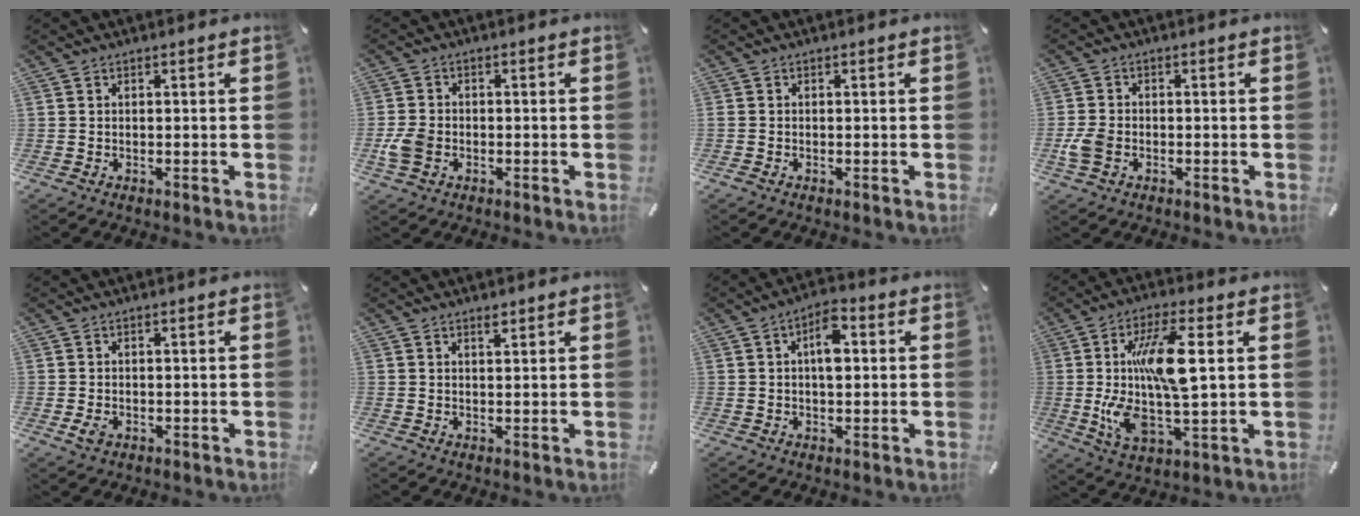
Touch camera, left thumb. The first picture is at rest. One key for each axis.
{"total": 5.2, "fx": -1.5, "fy": 4.0, "fz": 3.1, "tx": -0.071, "ty": 0.007, "tz": -0.027}
{"total": 0.5, "fx": -0.3, "fy": 0.3, "fz": 0.3, "tx": -0.004, "ty": 0.001, "tz": -0.007}
{"total": 4.6, "fx": -1.4, "fy": 3.3, "fz": 2.9, "tx": -0.060, "ty": 0.005, "tz": -0.025}
{"total": 2.1, "fx": -0.8, "fy": 1.4, "fz": 1.3, "tx": -0.037, "ty": -0.002, "tz": -0.018}
{"total": 1.4, "fx": 1.1, "fy": 0.5, "fz": 0.7, "tx": -0.007, "ty": -0.004, "tz": 0.018}
{"total": 6.3, "fx": 0.9, "fy": 3.3, "fz": 5.3, "tx": -0.072, "ty": 0.002, "tz": 0.007}
{"total": 16.5, "fx": 2.1, "fy": 5.1, "fz": 15.6, "tx": -0.318, "ty": -0.008, "tz": 0.029}